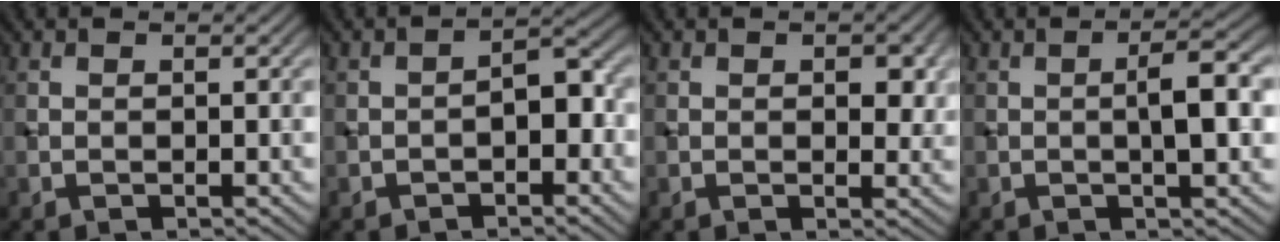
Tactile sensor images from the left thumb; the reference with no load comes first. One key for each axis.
{"total": 3.2, "fx": -1.4, "fy": 1.5, "fz": 2.5, "tx": -0.031, "ty": 0.014, "tz": -0.028}
{"total": 2.8, "fx": 0.5, "fy": 1.6, "fz": 2.3, "tx": -0.029, "ty": -0.007, "tz": 0.007}
{"total": 4.1, "fx": -0.4, "fy": 0.8, "fz": 4.0, "tx": -0.066, "ty": 0.009, "tz": -0.012}